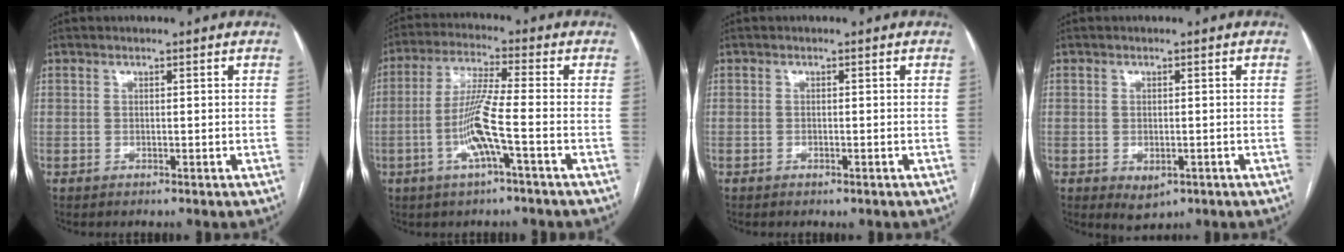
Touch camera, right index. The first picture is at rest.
{"total": 8.8, "force": [-2.6, 0.0, 8.4], "torque": [-0.171, 0.001, -0.054]}
{"total": 0.7, "force": [-0.4, 0.2, 0.5], "torque": [-0.009, -0.001, -0.003]}
{"total": 3.0, "force": [-1.2, 1.9, 2.1], "torque": [-0.029, -0.003, -0.003]}